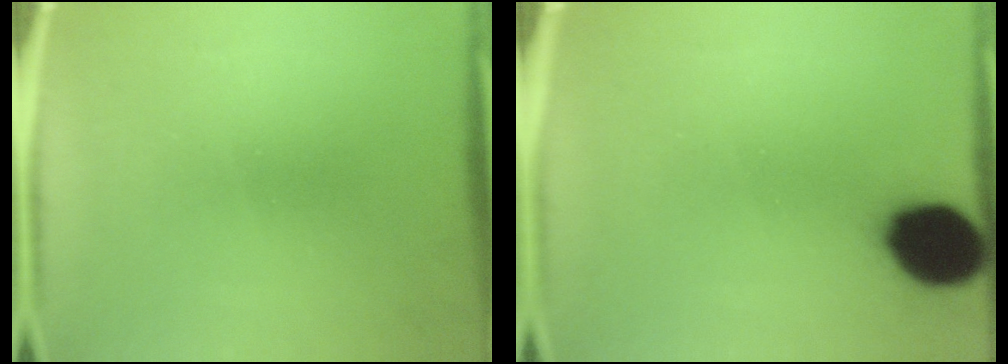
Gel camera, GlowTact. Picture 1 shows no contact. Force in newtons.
{"total": 14.6}